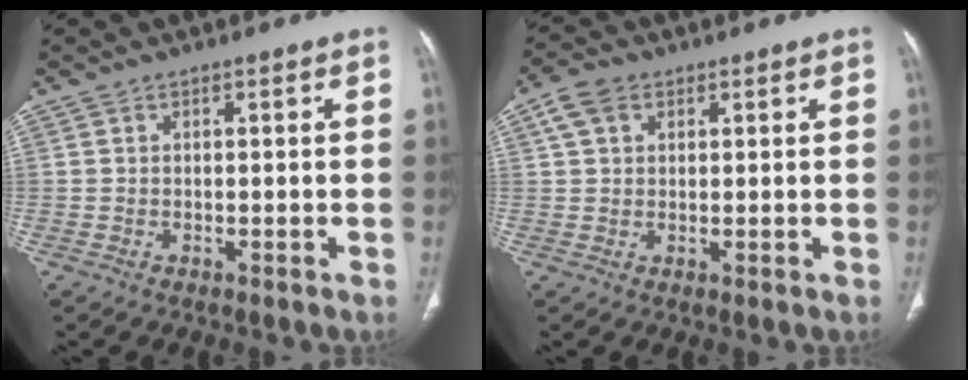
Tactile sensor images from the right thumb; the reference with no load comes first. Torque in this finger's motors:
{"motor_torque": [-0.01, 0.01, 0.29, -0.29, 0.01]}